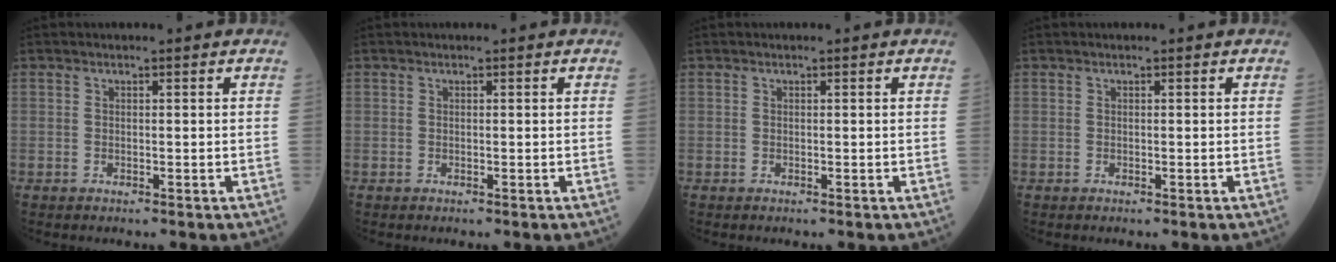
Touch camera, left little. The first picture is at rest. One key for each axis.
{"total": 0.0}
{"total": 0.0}
{"total": 0.0}